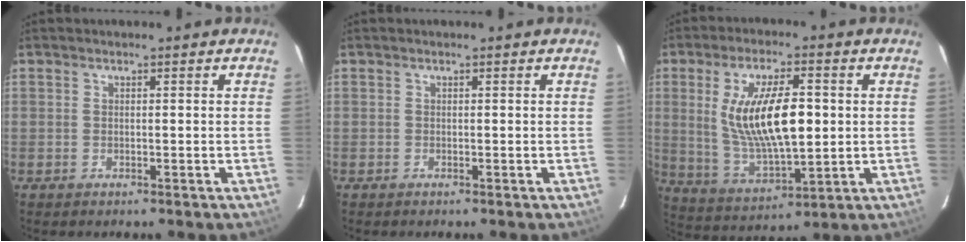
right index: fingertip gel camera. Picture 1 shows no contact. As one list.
[{"total": 0.0}, {"total": 15.9, "force": [1.8, 5.9, 14.6], "torque": [-0.274, -0.006, 0.047]}]